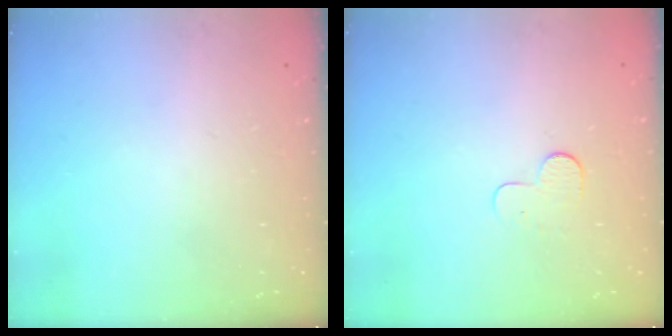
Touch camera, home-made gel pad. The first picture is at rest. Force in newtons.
{"total": 6.0, "press": 6.0, "slide": 0.5}